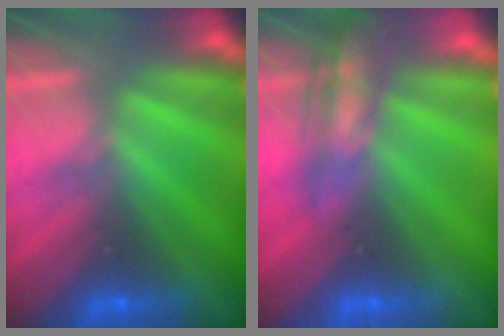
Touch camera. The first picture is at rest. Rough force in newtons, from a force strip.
{"total": 2.6}